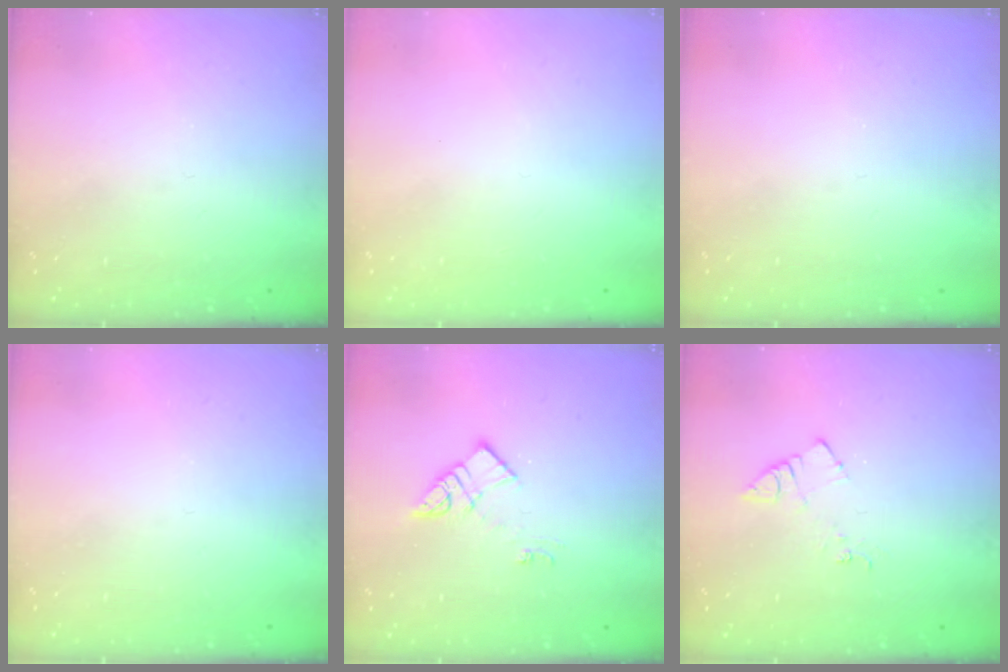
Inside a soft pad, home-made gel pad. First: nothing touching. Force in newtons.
{"total": 1.5, "press": 1.5, "slide": 0.1}
{"total": 0.0}
{"total": 0.0}
{"total": 6.4, "press": 6.4, "slide": 0.6}
{"total": 6.2, "press": 6.2, "slide": 0.6}